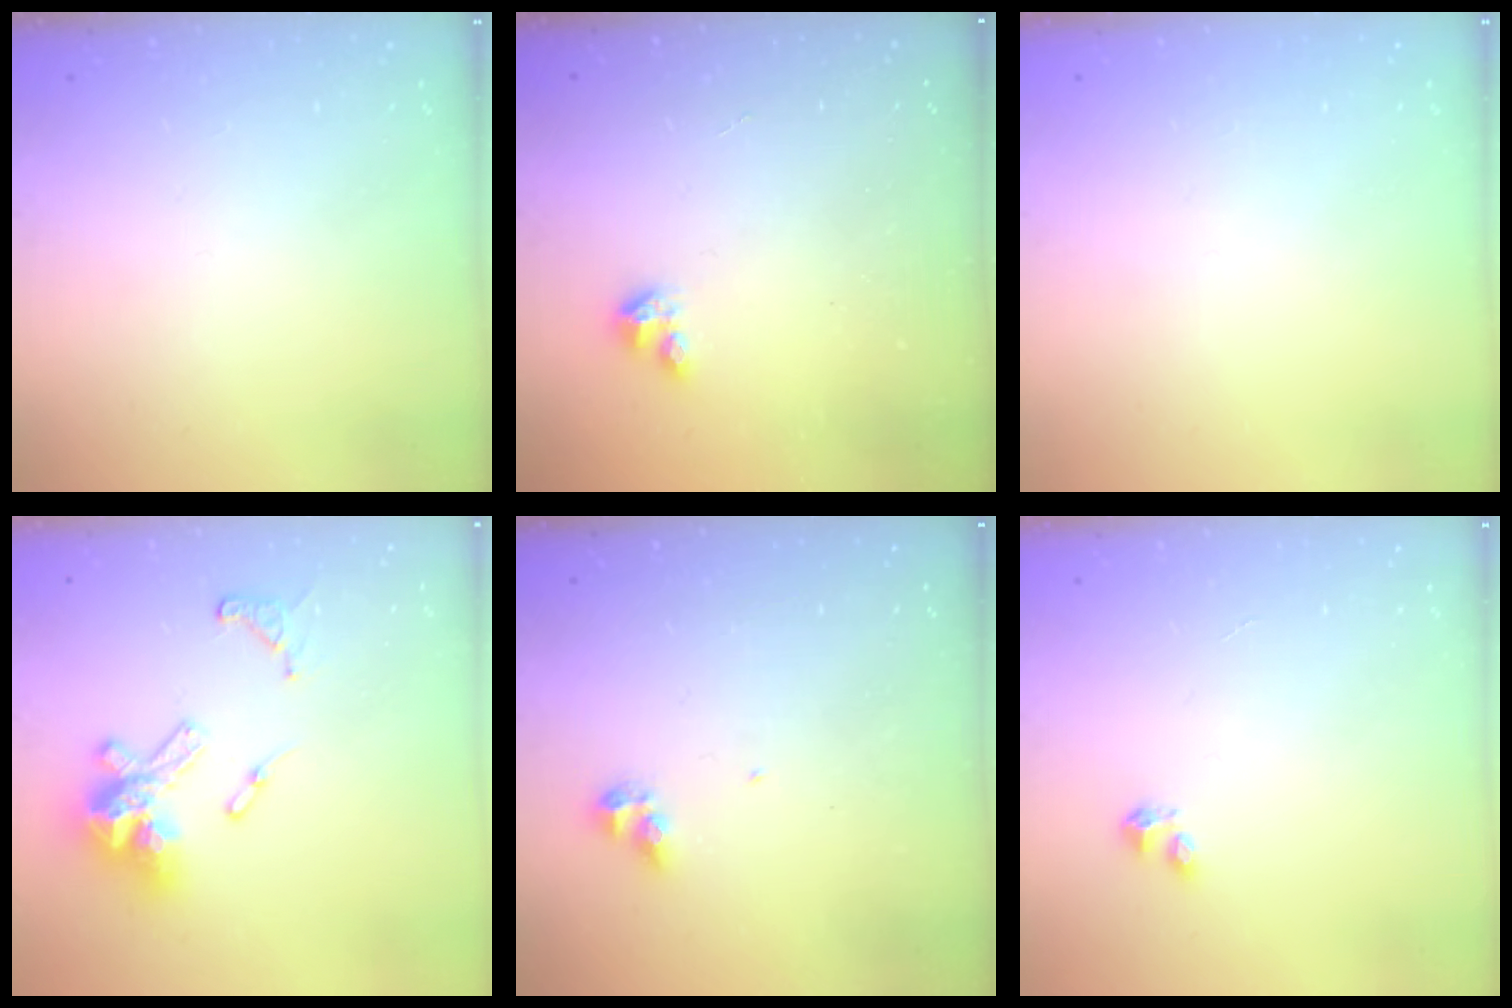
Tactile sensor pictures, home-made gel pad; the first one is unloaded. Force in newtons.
{"total": 2.9, "press": 2.9, "slide": 0.2}
{"total": 0.0}
{"total": 15.9, "press": 15.9, "slide": 1.7}
{"total": 4.7, "press": 4.7, "slide": 0.3}
{"total": 3.5, "press": 3.4, "slide": 0.5}